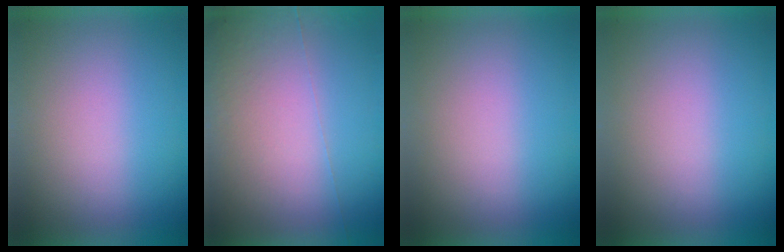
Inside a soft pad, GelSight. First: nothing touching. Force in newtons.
{"total": 4.4}
{"total": 0.0}
{"total": 0.0}